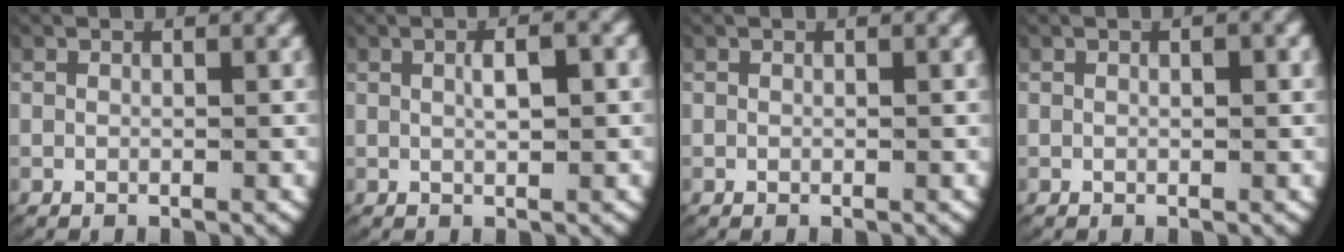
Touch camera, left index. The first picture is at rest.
{"total": 2.2, "force": [0.2, 0.6, 2.0], "torque": [-0.028, 0.000, 0.007]}
{"total": 0.0}
{"total": 0.6, "force": [0.1, 0.3, 0.5], "torque": [-0.006, -0.002, 0.002]}